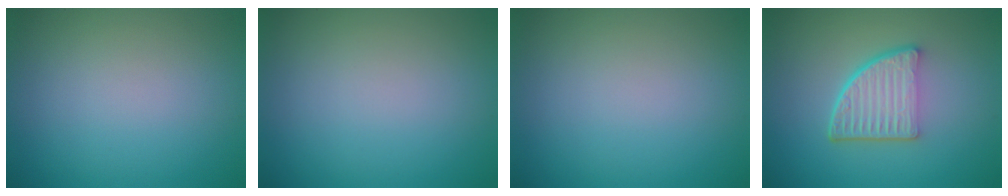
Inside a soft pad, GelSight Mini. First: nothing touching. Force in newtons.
{"total": 0.0}
{"total": 0.0}
{"total": 5.5, "press": 3.9, "slide": 3.9}